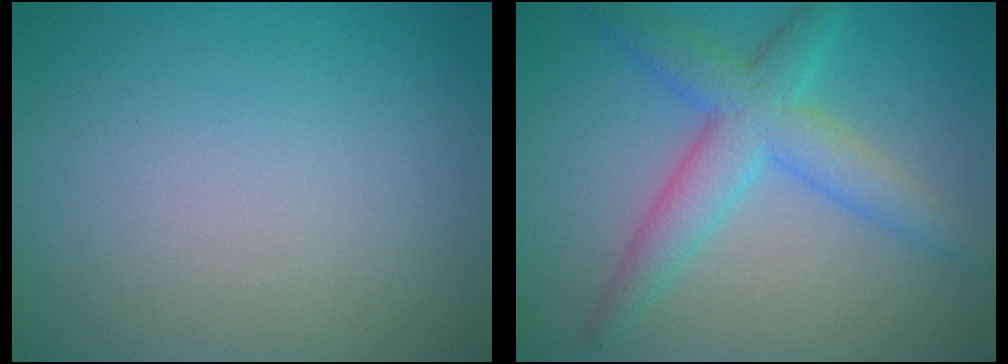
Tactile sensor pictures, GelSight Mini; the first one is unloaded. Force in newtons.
{"total": 5.1, "press": 5.1, "slide": 0.1}